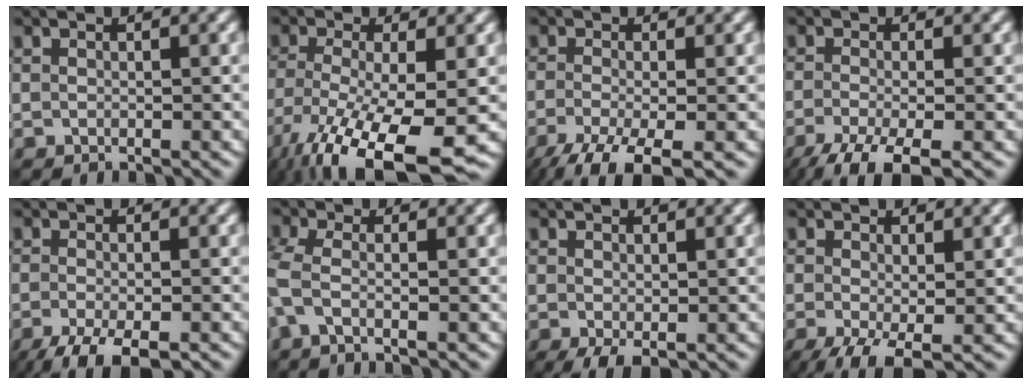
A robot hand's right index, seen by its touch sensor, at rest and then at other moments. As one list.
[{"total": 13.3, "force": [-7.4, 4.3, 10.2], "torque": [-0.209, -0.041, -0.121]}, {"total": 7.5, "force": [-4.6, 2.3, 5.4], "torque": [-0.110, -0.023, -0.087]}, {"total": 6.6, "force": [-4.2, 1.8, 4.7], "torque": [-0.087, -0.017, -0.085]}, {"total": 5.5, "force": [-3.8, 1.4, 3.8], "torque": [-0.070, -0.015, -0.071]}, {"total": 2.3, "force": [-0.6, 0.7, 2.1], "torque": [-0.057, -0.006, -0.024]}, {"total": 2.2, "force": [-0.8, 0.9, 1.8], "torque": [-0.038, -0.010, -0.013]}, {"total": 5.2, "force": [-2.3, 2.0, 4.2], "torque": [-0.095, -0.013, -0.044]}]